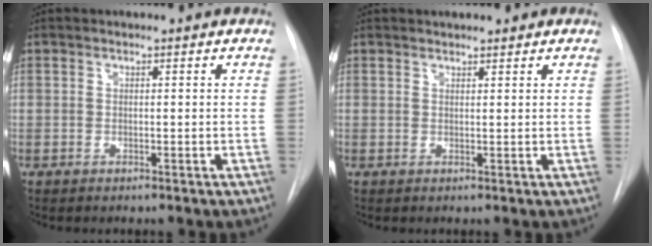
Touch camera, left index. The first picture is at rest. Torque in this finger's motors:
{"motor_torque": [0.11, -0.31, -0.20, 0.00]}